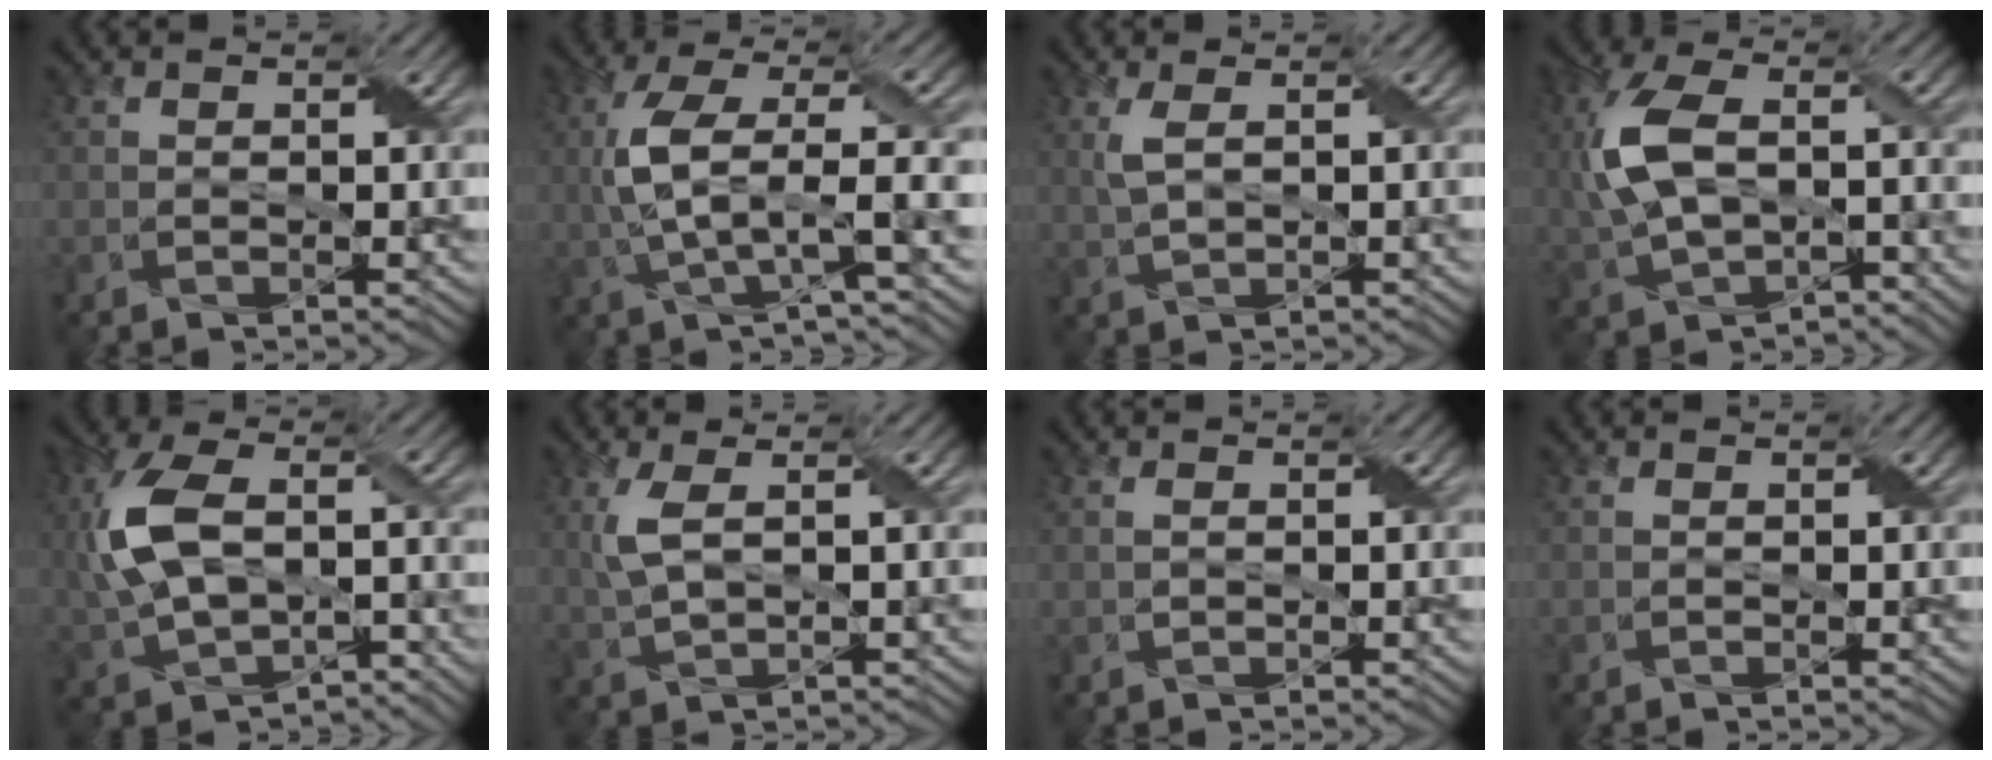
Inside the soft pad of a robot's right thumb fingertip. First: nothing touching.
{"total": 8.6, "force": [0.4, 2.9, 8.1], "torque": [-0.167, 0.015, 0.004]}
{"total": 2.4, "force": [1.0, 0.8, 2.0], "torque": [-0.056, 0.004, 0.023]}
{"total": 9.7, "force": [-0.3, 5.5, 8.1], "torque": [-0.195, 0.005, -0.006]}
{"total": 11.0, "force": [-0.6, 6.4, 8.9], "torque": [-0.211, 0.000, -0.010]}
{"total": 3.7, "force": [1.2, 1.3, 3.2], "torque": [-0.088, 0.006, 0.026]}
{"total": 0.0}
{"total": 0.0}